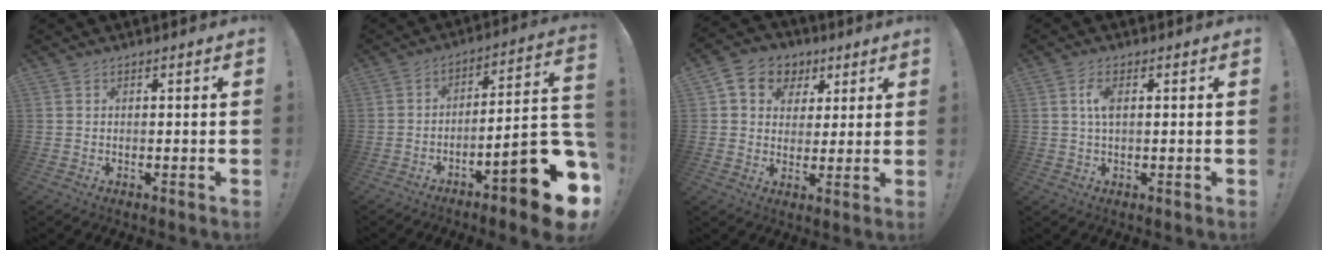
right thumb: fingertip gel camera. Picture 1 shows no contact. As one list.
[{"total": 15.1, "force": [-8.1, 2.7, 12.4], "torque": [-0.140, 0.031, -0.131]}, {"total": 9.1, "force": [3.1, 7.9, 3.2], "torque": [-0.050, -0.009, 0.065]}, {"total": 4.1, "force": [0.8, 1.7, 3.6], "torque": [-0.074, 0.002, 0.009]}]